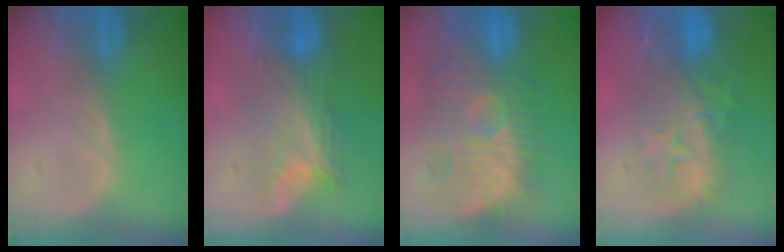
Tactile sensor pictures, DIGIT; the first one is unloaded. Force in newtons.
{"total": 7.8, "press": 7.4, "slide": 2.7}
{"total": 12.1, "press": 11.7, "slide": 2.9}
{"total": 9.9, "press": 8.7, "slide": 4.7}